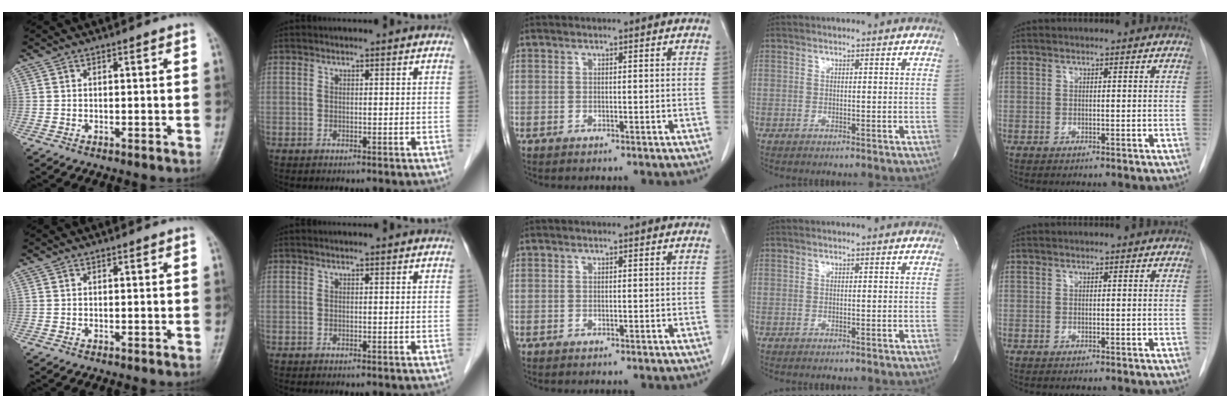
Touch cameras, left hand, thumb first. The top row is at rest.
{}